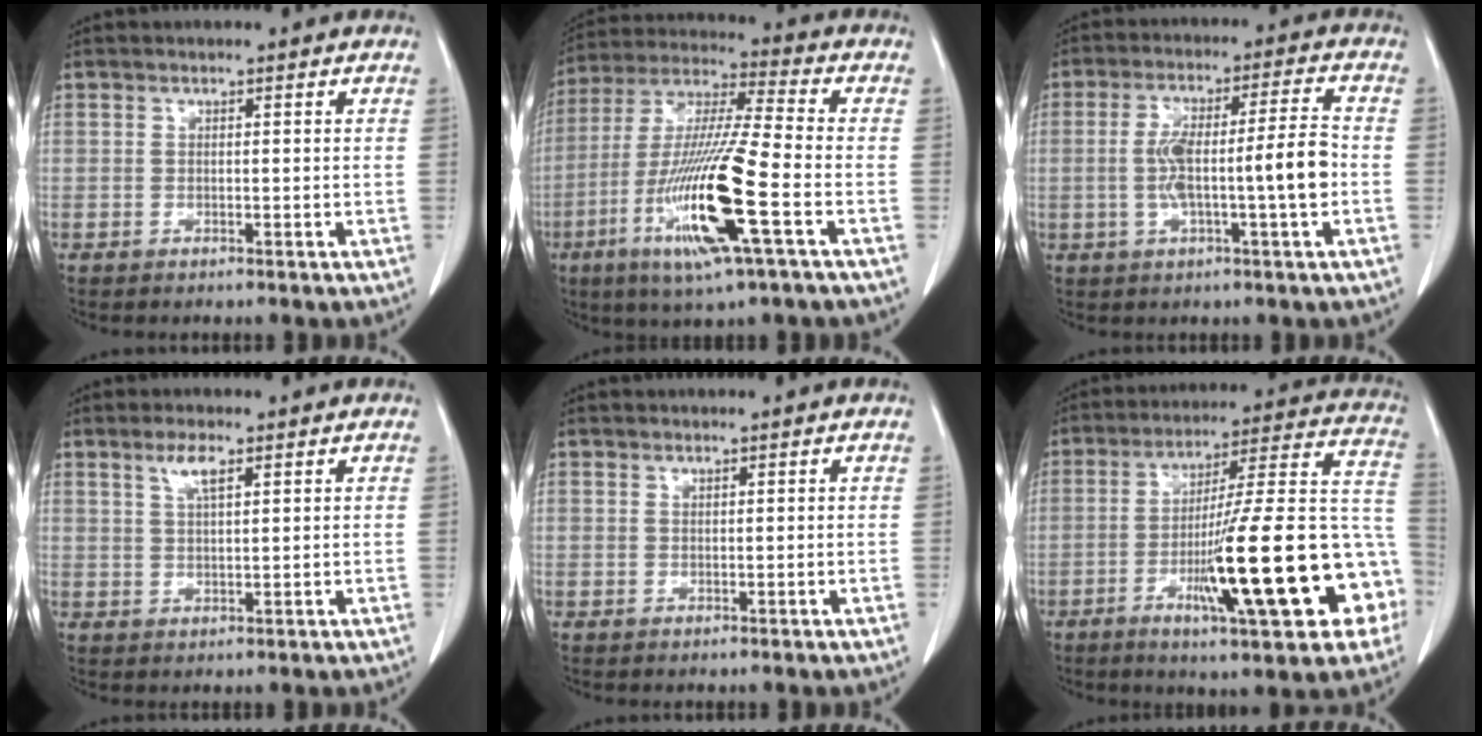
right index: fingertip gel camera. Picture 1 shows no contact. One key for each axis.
{"total": 18.0, "fx": -6.1, "fy": 0.5, "fz": 16.9, "tx": -0.350, "ty": -0.025, "tz": -0.117}
{"total": 10.3, "fx": -1.6, "fy": 0.5, "fz": 10.1, "tx": -0.179, "ty": 0.019, "tz": -0.027}
{"total": 3.3, "fx": 1.9, "fy": 0.6, "fz": 2.7, "tx": -0.056, "ty": 0.003, "tz": 0.037}
{"total": 0.0}
{"total": 23.7, "fx": -7.5, "fy": 2.6, "fz": 22.3, "tx": -0.275, "ty": 0.015, "tz": -0.107}